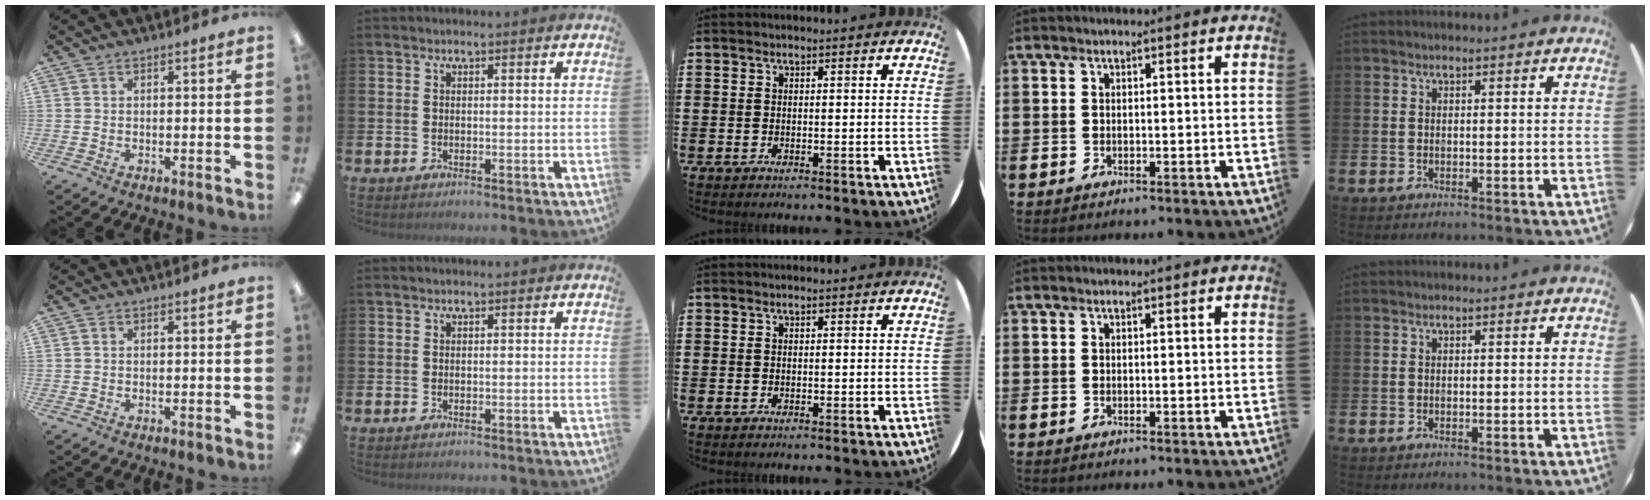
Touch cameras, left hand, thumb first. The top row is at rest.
{}